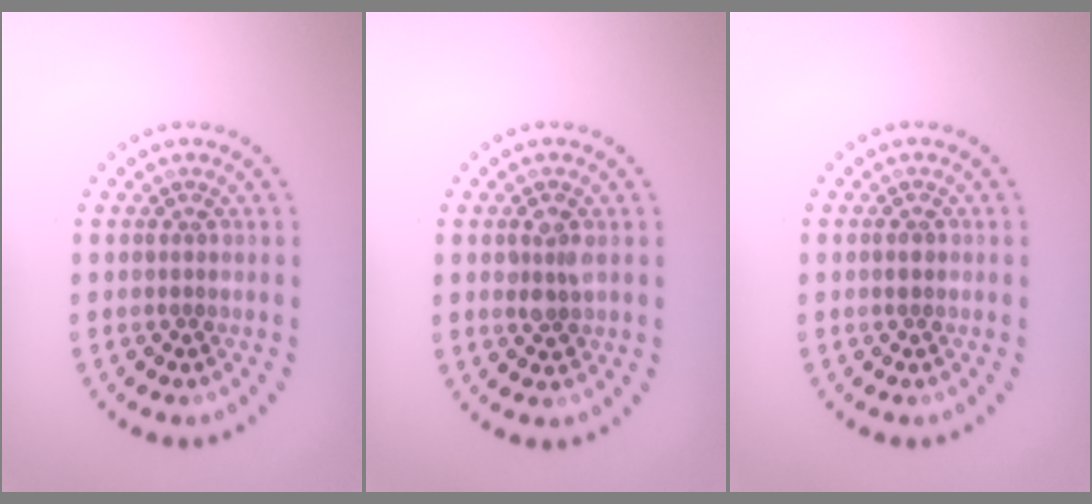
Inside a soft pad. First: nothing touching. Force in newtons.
{"total": 2.0, "press": 2.0, "slide": 0.2}
{"total": 1.0, "press": 1.0, "slide": 0.1}